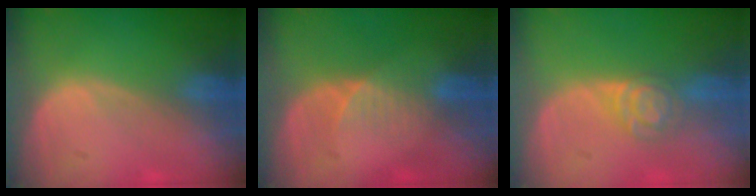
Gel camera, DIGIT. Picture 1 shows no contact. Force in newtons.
{"total": 3.0, "press": 2.6, "slide": 1.5}
{"total": 4.3, "press": 3.9, "slide": 1.8}